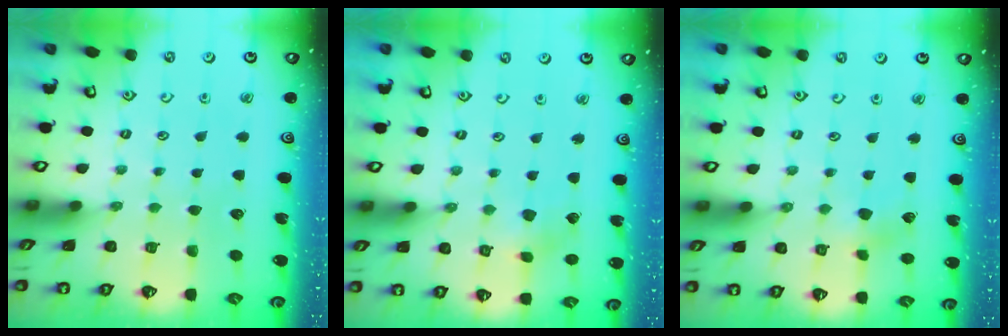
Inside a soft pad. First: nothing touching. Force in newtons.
{"total": 2.3, "press": 2.2, "slide": 0.3}
{"total": 3.5, "press": 3.5, "slide": 0.6}